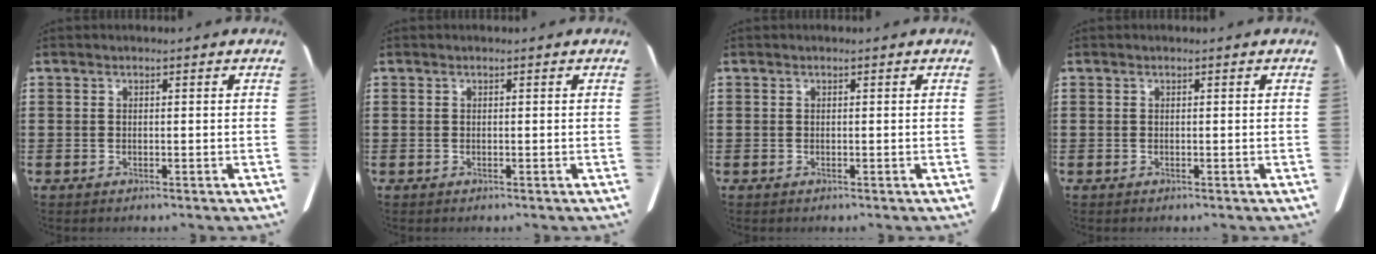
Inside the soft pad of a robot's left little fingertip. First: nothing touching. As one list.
[{"total": 0.0}, {"total": 0.0}, {"total": 0.0}]